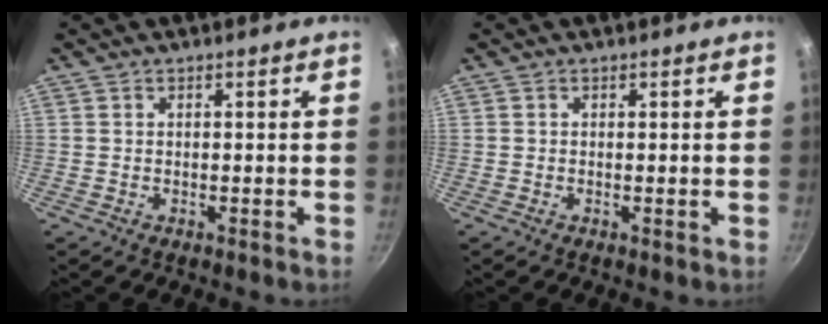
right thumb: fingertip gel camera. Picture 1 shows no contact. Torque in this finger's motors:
{"motor_torque": [0.67, -0.09, 0.39, 0.03, -0.08]}